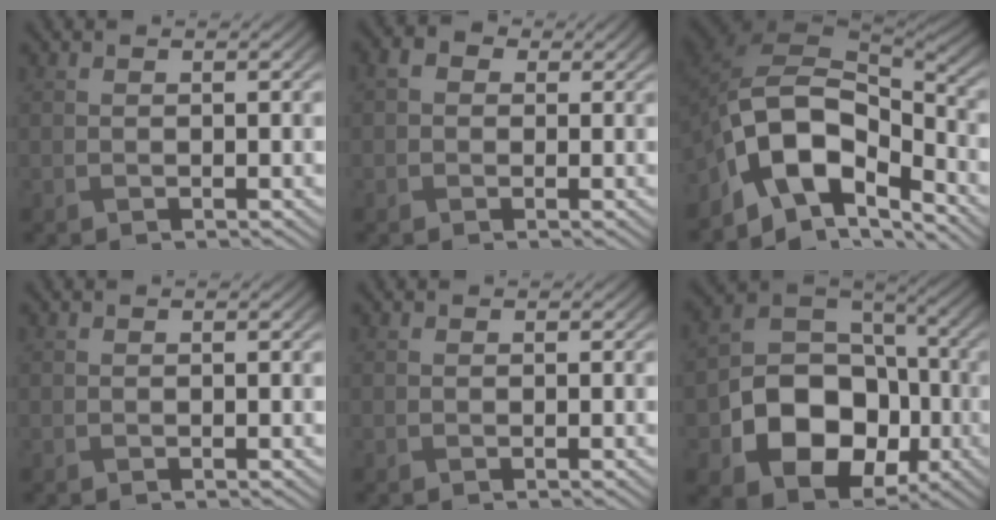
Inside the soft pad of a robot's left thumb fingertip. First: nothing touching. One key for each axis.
{"total": 2.1, "fx": 0.2, "fy": 1.9, "fz": 0.9, "tx": -0.022, "ty": 0.006, "tz": -0.004}
{"total": 13.5, "fx": -6.0, "fy": 7.5, "fz": 9.4, "tx": -0.180, "ty": -0.014, "tz": -0.118}
{"total": 0.0}
{"total": 0.0}
{"total": 13.5, "fx": -4.2, "fy": 10.1, "fz": 8.0, "tx": -0.157, "ty": -0.031, "tz": -0.078}